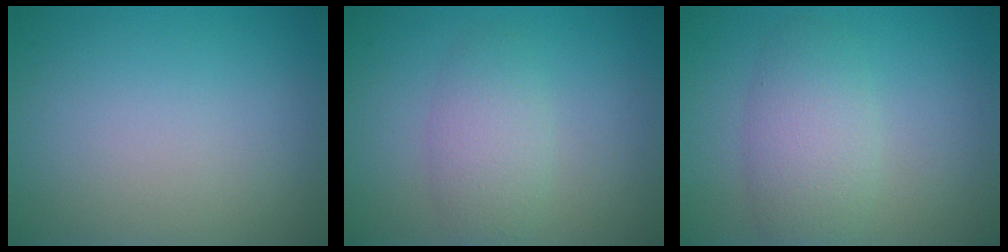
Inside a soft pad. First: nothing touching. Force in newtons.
{"total": 2.9, "press": 2.9, "slide": 0.1}
{"total": 4.0, "press": 4.0, "slide": 0.2}